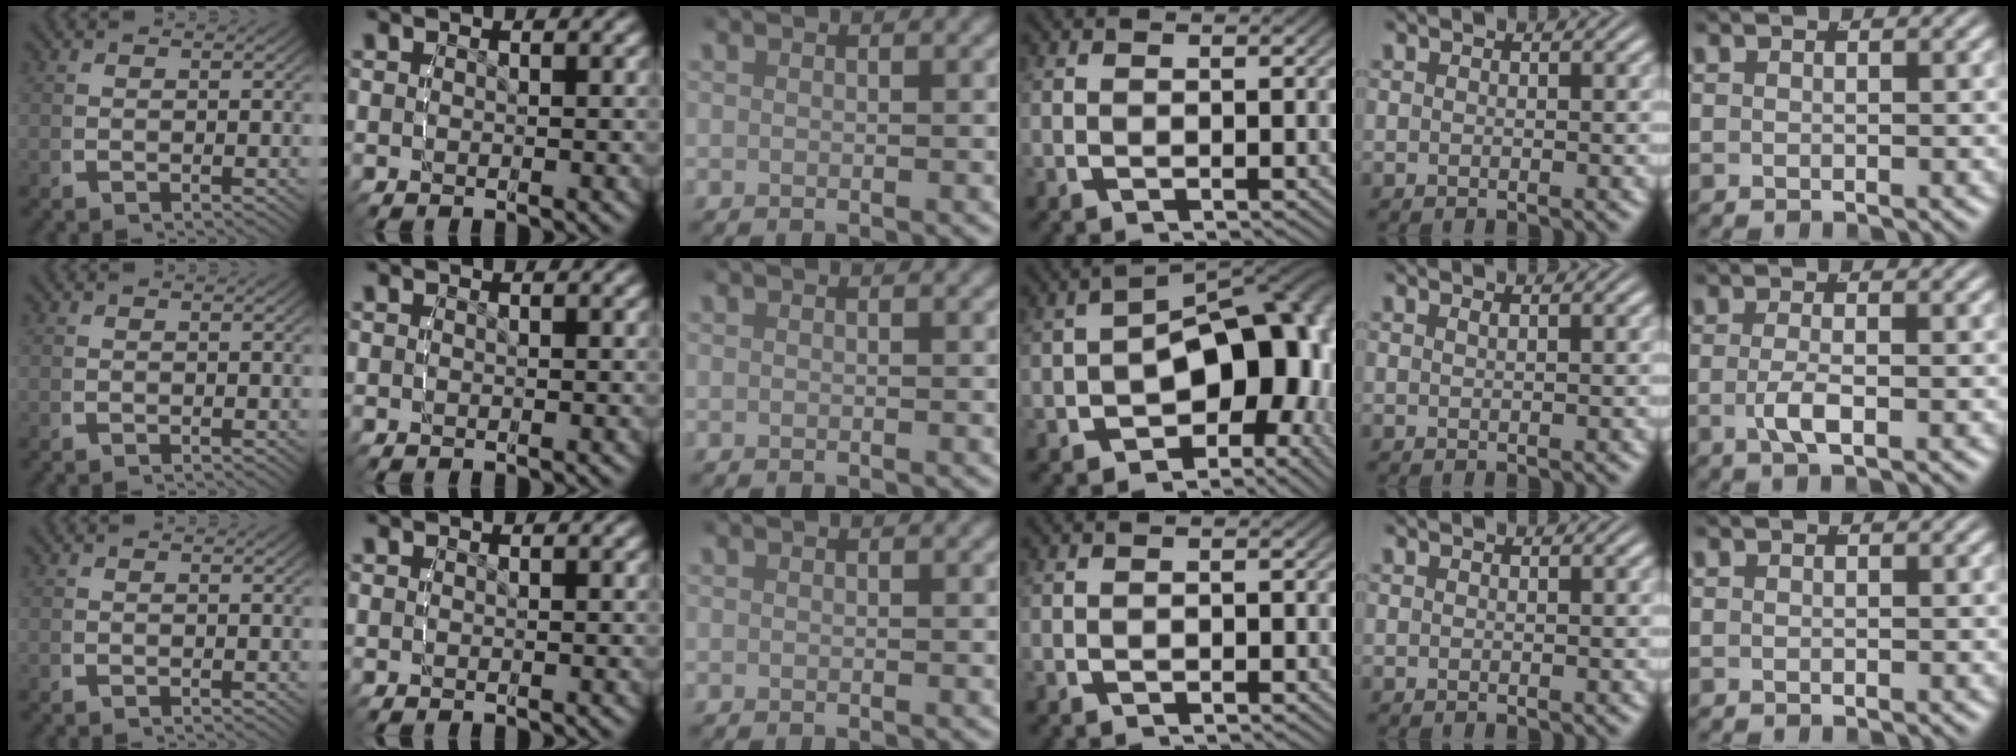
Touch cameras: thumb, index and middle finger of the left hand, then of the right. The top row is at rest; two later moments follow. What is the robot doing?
{"motion": "lift_and_place", "object": "glue stick"}